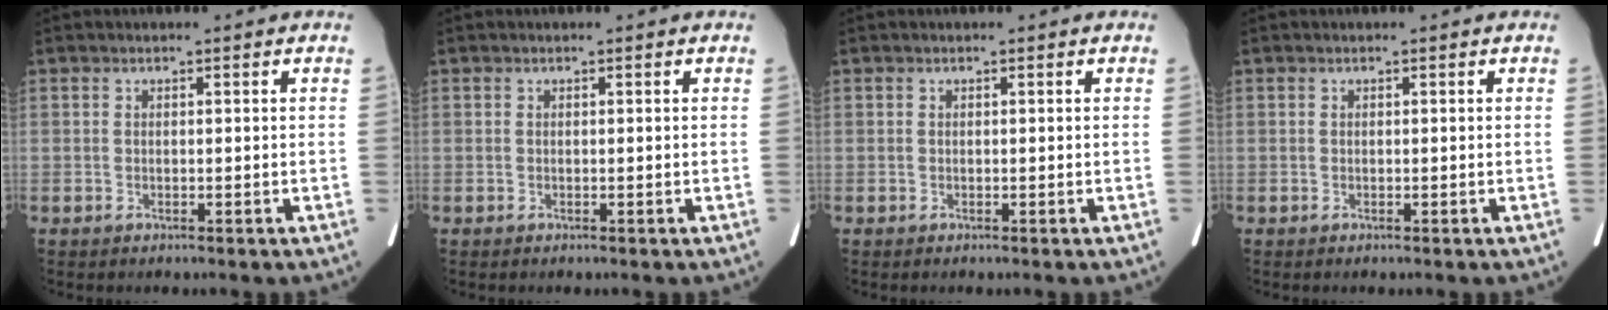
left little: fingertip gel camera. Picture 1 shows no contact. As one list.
[{"total": 0.0}, {"total": 0.0}, {"total": 0.0}]